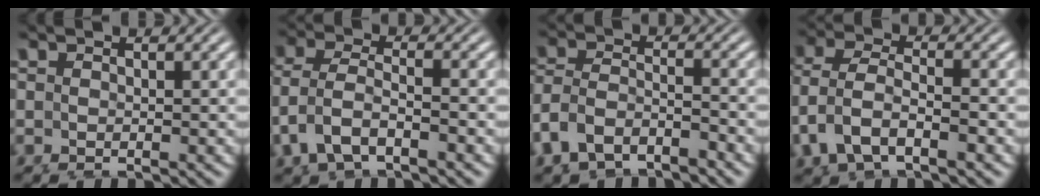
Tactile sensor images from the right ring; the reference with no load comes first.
{"total": 4.3, "force": [0.1, 3.6, 2.4], "torque": [-0.092, -0.034, 0.021]}
{"total": 8.2, "force": [-3.2, 7.2, 2.2], "torque": [-0.092, -0.036, -0.051]}
{"total": 5.0, "force": [0.2, 4.0, 2.9], "torque": [-0.100, -0.034, 0.023]}